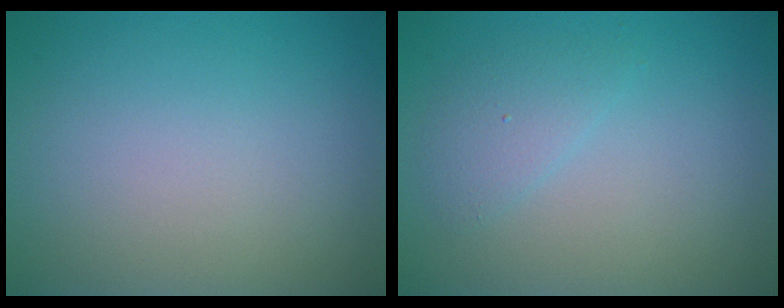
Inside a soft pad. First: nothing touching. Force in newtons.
{"total": 1.7, "press": 1.7, "slide": 0.2}